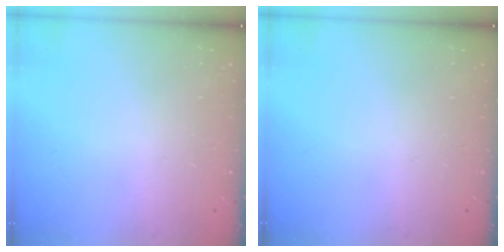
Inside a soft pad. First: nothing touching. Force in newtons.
{"total": 0.0}